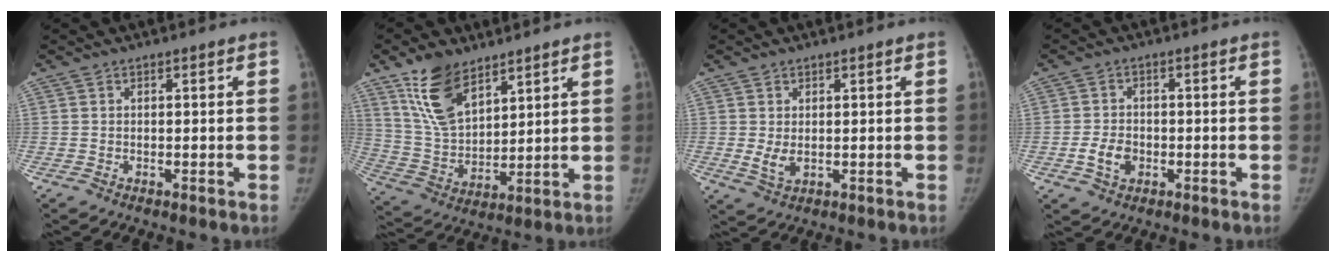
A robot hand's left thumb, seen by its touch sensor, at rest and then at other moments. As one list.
[{"total": 13.4, "force": [8.6, 6.7, 7.8], "torque": [-0.122, -0.042, 0.177]}, {"total": 3.0, "force": [0.2, 1.8, 2.4], "torque": [-0.046, -0.009, 0.011]}, {"total": 4.7, "force": [-1.4, 3.6, 2.8], "torque": [-0.043, 0.010, -0.024]}]